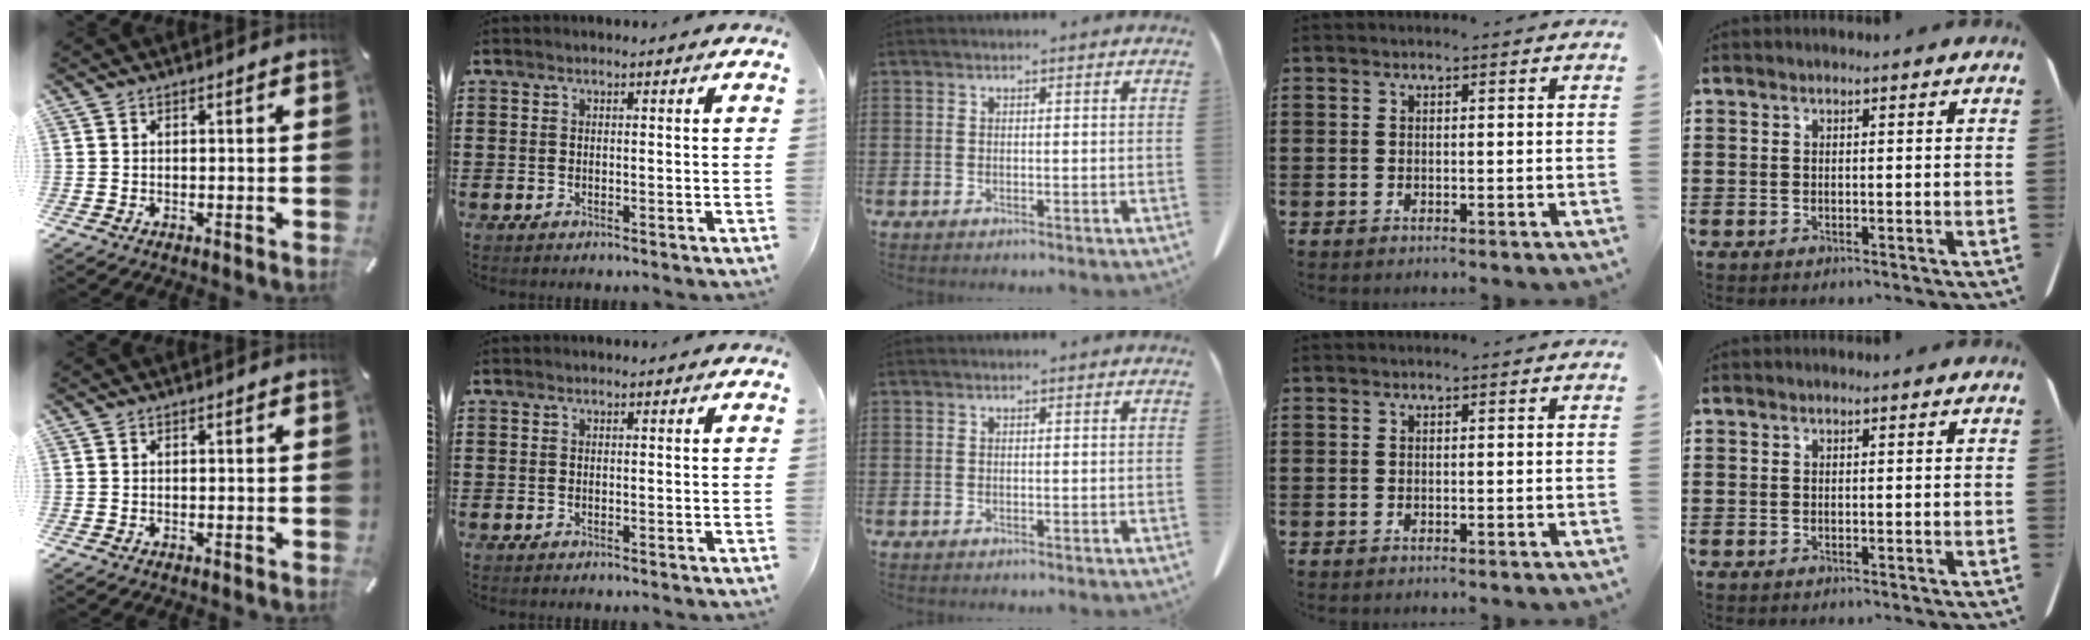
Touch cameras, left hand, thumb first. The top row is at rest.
{}